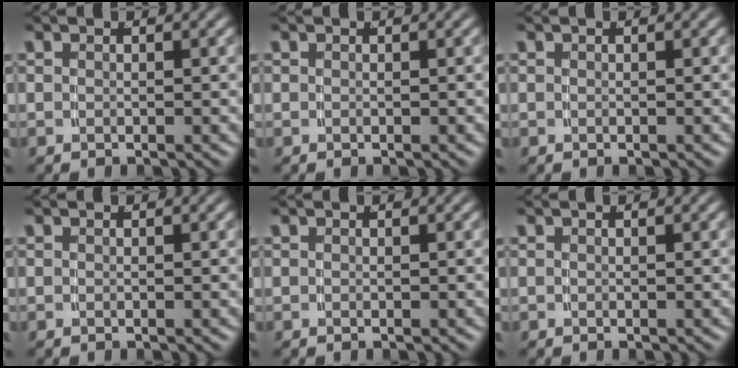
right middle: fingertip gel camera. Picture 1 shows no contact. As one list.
[{"total": 0.0}, {"total": 0.0}, {"total": 0.0}, {"total": 0.0}, {"total": 0.0}]